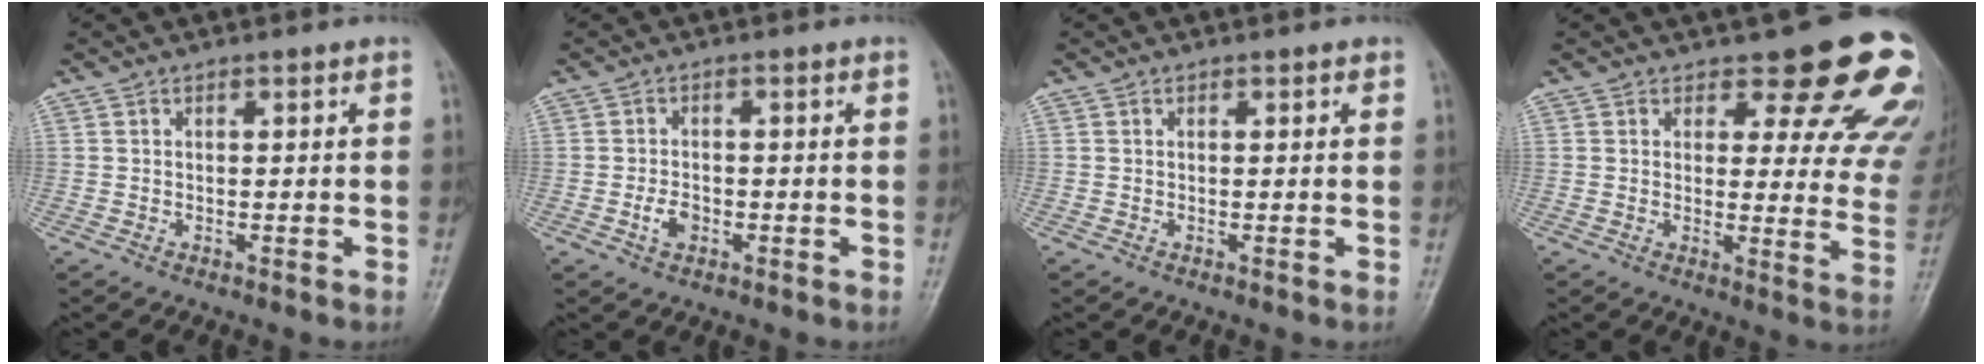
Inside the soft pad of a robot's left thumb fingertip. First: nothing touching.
{"total": 3.0, "force": [-1.1, 2.0, 1.9], "torque": [-0.030, 0.005, -0.021]}
{"total": 0.9, "force": [0.5, 0.4, 0.6], "torque": [-0.008, -0.001, 0.004]}
{"total": 16.8, "force": [12.7, 6.2, 9.2], "torque": [-0.055, -0.078, 0.129]}